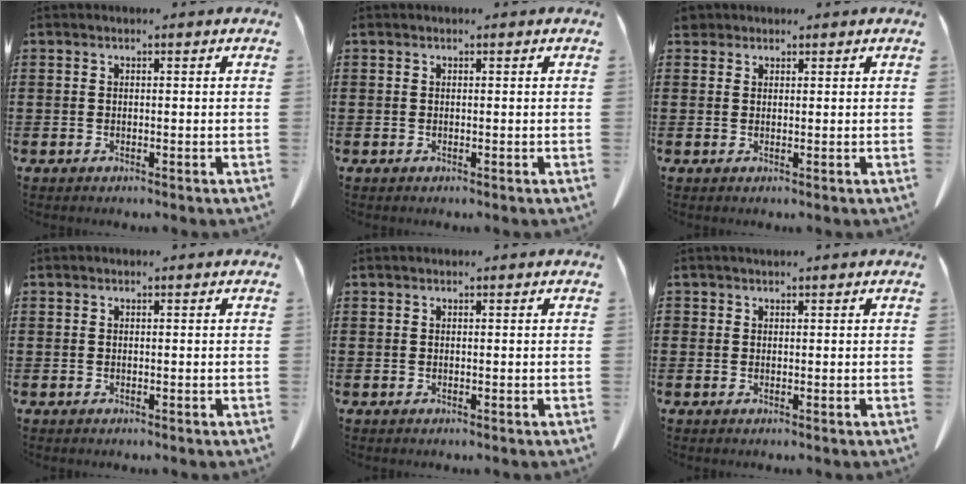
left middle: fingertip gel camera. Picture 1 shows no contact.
{"total": 0.0}
{"total": 1.5, "force": [1.3, 0.8, 0.2], "torque": [-0.010, 0.004, 0.026]}
{"total": 0.0}
{"total": 0.0}
{"total": 0.6, "force": [0.5, 0.3, 0.0], "torque": [-0.002, 0.001, 0.009]}